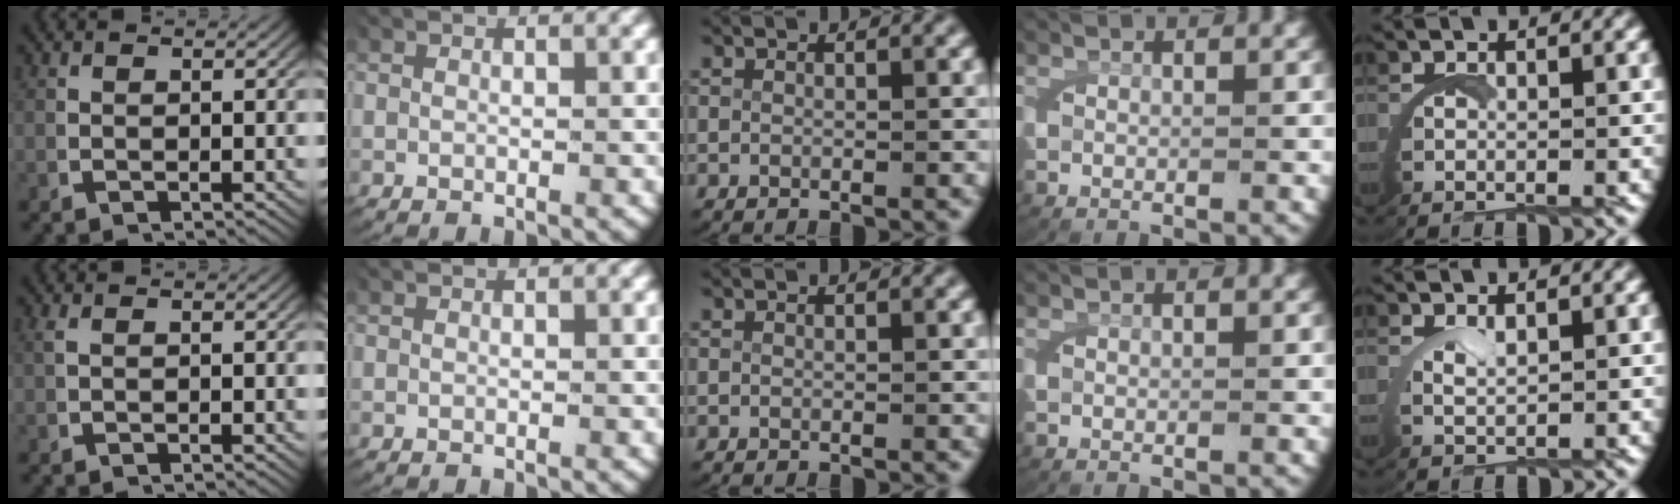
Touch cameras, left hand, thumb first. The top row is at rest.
{"thumb": {"total": 0.6, "force": [0.3, -0.1, 0.5], "torque": [-0.016, 0.002, 0.010]}, "little": {"total": 1.4, "force": [1.2, -0.4, 0.5], "torque": [-0.016, -0.002, 0.028]}}